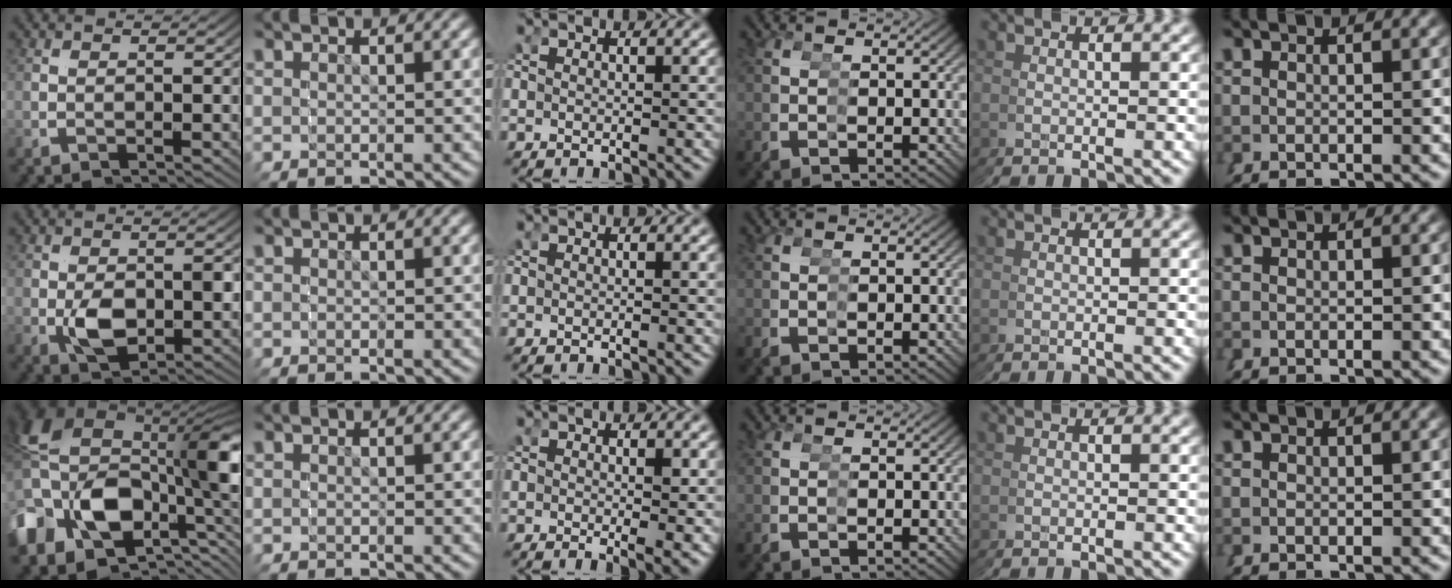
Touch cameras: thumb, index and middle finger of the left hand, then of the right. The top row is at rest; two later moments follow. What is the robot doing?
{"motion": "grasp_and_lifting", "object": "stress ball aka squeeze ball"}